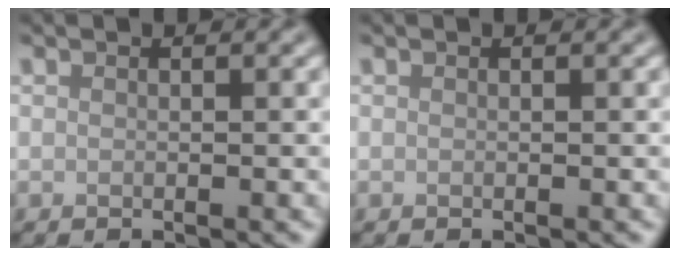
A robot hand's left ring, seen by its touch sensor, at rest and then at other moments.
{"total": 0.0}